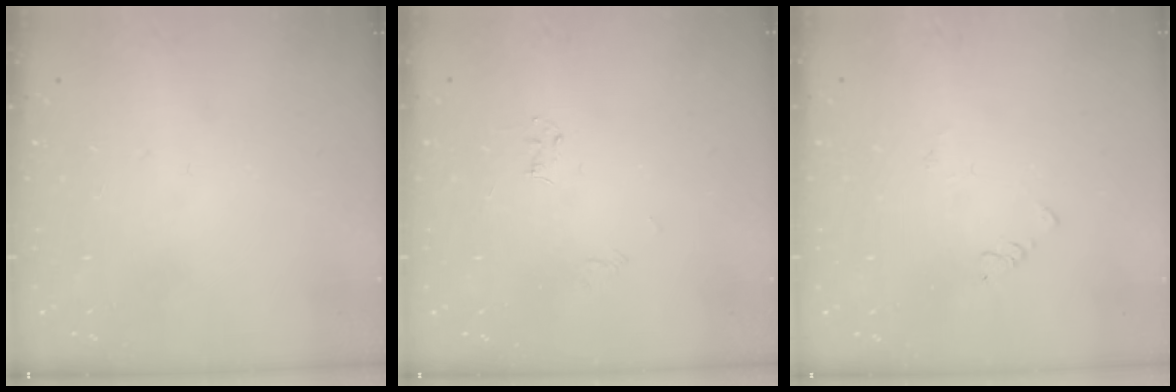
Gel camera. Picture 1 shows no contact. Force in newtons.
{"total": 2.8, "press": 2.8, "slide": 0.4}
{"total": 2.1, "press": 2.1, "slide": 0.3}